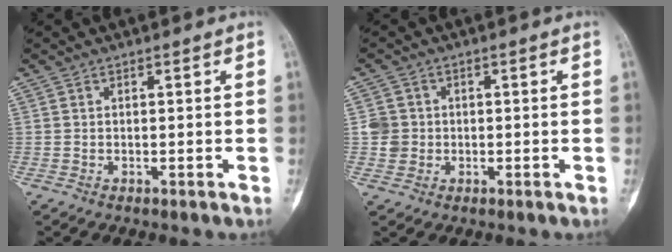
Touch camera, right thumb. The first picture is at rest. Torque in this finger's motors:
{"motor_torque": [0.83, 0.61, 0.36, -0.19, 0.06]}